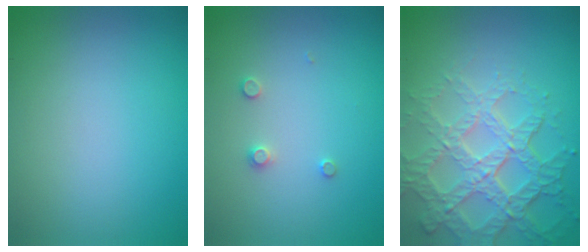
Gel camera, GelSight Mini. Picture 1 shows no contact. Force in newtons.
{"total": 1.0, "press": 1.0, "slide": 0.2}
{"total": 7.4, "press": 5.2, "slide": 5.2}